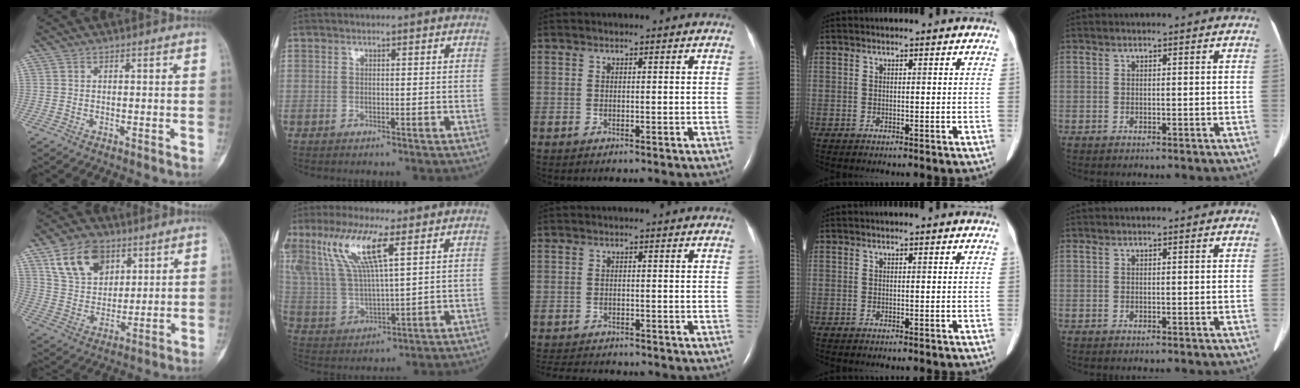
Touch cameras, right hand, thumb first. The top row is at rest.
{"thumb": {"total": 12.8, "force": [6.7, 8.6, 6.8], "torque": [-0.095, -0.024, 0.131]}, "index": {"total": 13.6, "force": [6.7, 2.5, 11.5], "torque": [-0.262, 0.010, 0.131]}, "middle": {"total": 7.8, "force": [-7.1, 2.0, 2.4], "torque": [-0.041, -0.008, -0.102]}}